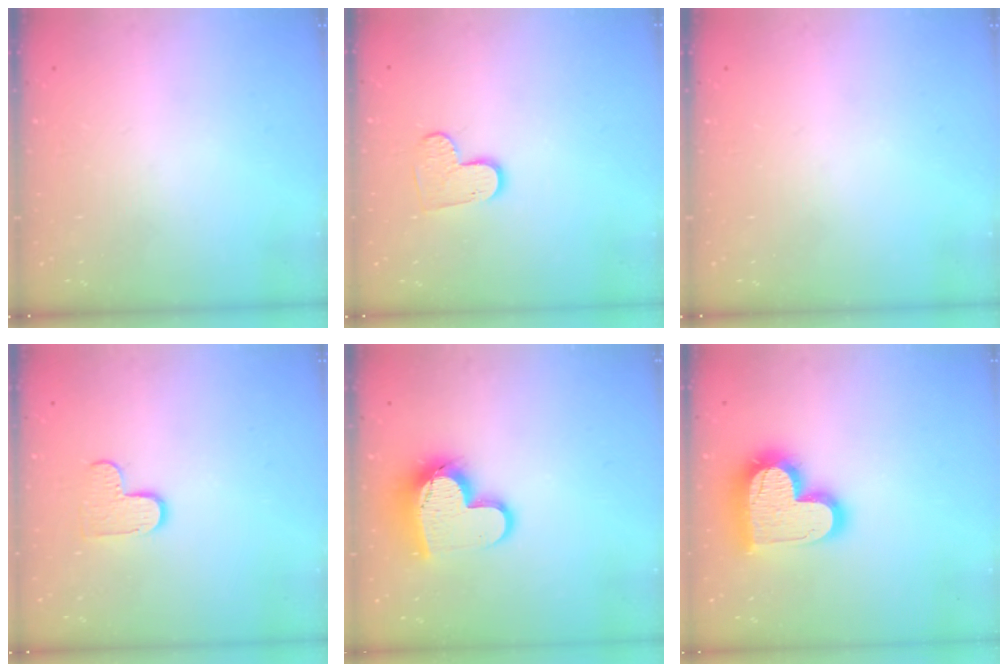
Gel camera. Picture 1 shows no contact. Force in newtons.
{"total": 7.5, "press": 7.5, "slide": 0.5}
{"total": 0.0}
{"total": 7.4, "press": 7.4, "slide": 0.4}
{"total": 15.0, "press": 15.0, "slide": 1.0}
{"total": 20.0, "press": 19.9, "slide": 1.4}